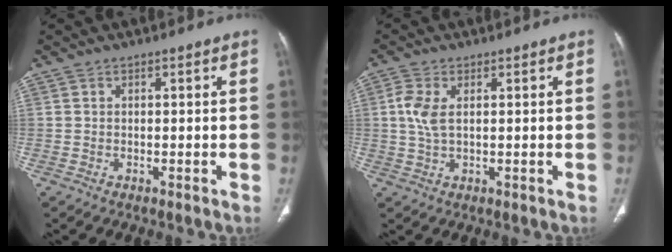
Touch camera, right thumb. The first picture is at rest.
{"total": 4.8, "force": [1.1, 2.4, 4.1], "torque": [-0.101, 0.003, 0.021]}